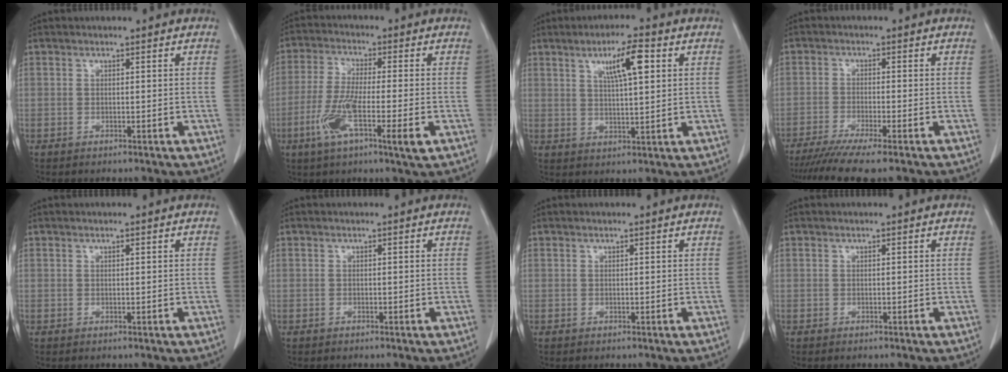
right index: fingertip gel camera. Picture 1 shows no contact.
{"total": 10.7, "force": [-3.9, 0.8, 9.9], "torque": [-0.188, -0.018, -0.073]}
{"total": 7.1, "force": [2.9, 0.9, 6.4], "torque": [-0.112, 0.006, 0.049]}
{"total": 8.5, "force": [-6.9, -0.5, 5.0], "torque": [-0.071, -0.019, -0.110]}
{"total": 0.0}
{"total": 0.0}
{"total": 0.0}
{"total": 0.0}